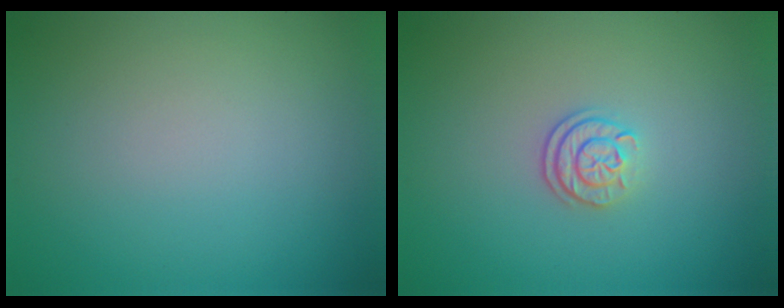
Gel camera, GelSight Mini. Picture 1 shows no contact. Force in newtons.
{"total": 2.3, "press": 1.7, "slide": 1.5}